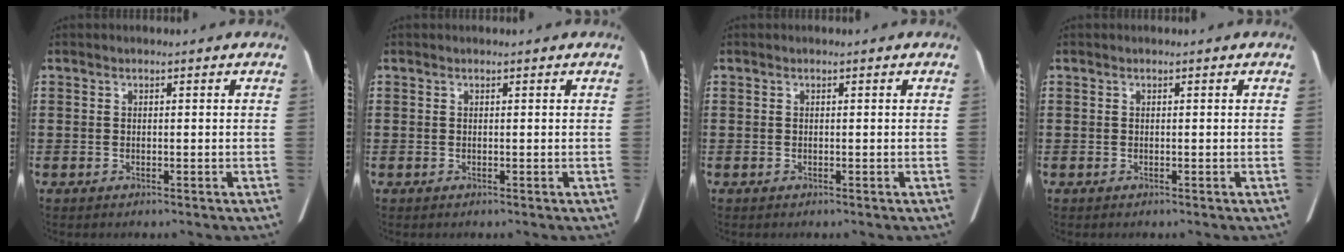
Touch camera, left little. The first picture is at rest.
{"total": 0.0}
{"total": 0.0}
{"total": 0.0}